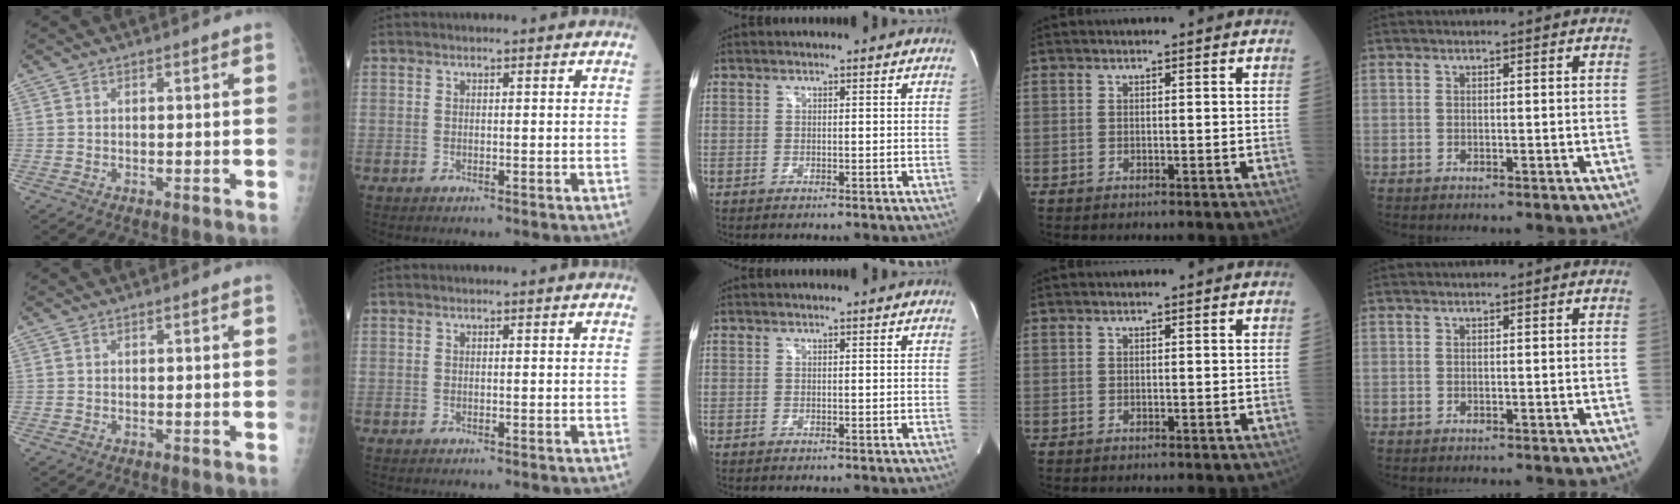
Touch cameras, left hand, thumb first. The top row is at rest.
{}